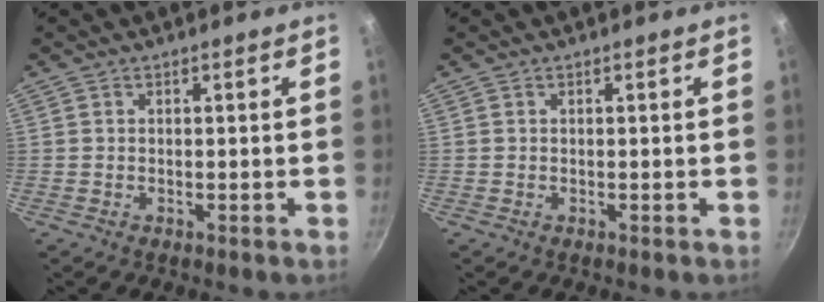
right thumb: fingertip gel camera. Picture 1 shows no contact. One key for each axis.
{"total": 0.0}